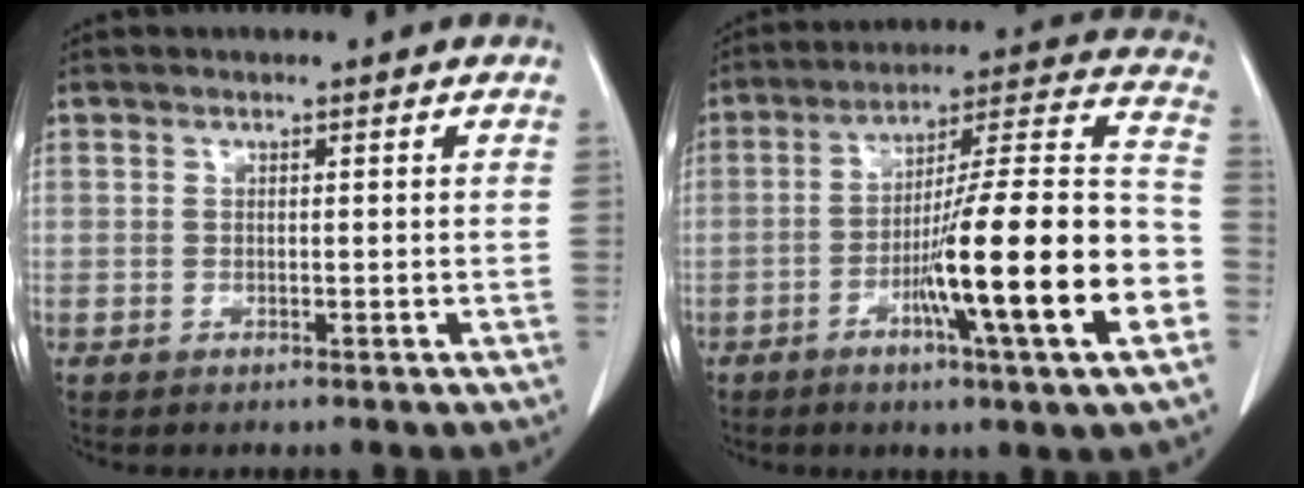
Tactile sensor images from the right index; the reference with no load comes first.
{"total": 20.7, "force": [-6.8, 0.3, 19.6], "torque": [-0.277, 0.000, -0.109]}